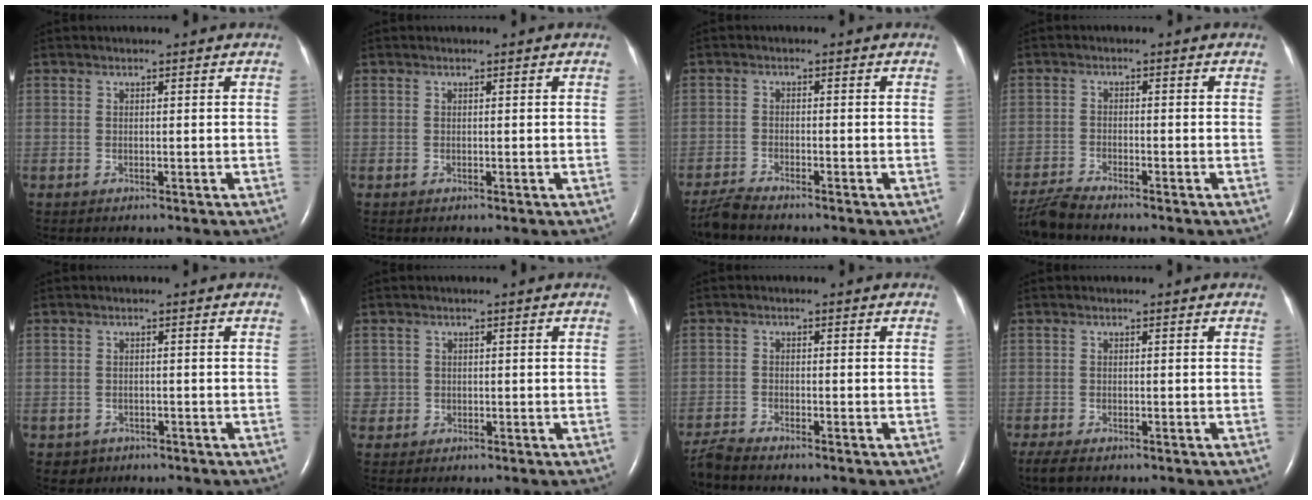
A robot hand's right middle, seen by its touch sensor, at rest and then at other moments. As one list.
[{"total": 0.0}, {"total": 3.4, "force": [-3.2, 0.0, 1.2], "torque": [-0.030, -0.016, -0.060]}, {"total": 4.7, "force": [-4.4, -0.1, 1.7], "torque": [-0.036, -0.021, -0.084]}, {"total": 2.0, "force": [-1.0, 1.7, 0.0], "torque": [-0.002, 0.008, -0.009]}, {"total": 1.4, "force": [-0.1, 1.4, -0.1], "torque": [0.009, 0.007, -0.005]}, {"total": 3.4, "force": [-3.3, -0.2, 1.0], "torque": [-0.022, -0.015, -0.061]}, {"total": 3.4, "force": [-2.5, 1.1, 2.0], "torque": [-0.041, -0.011, -0.035]}]